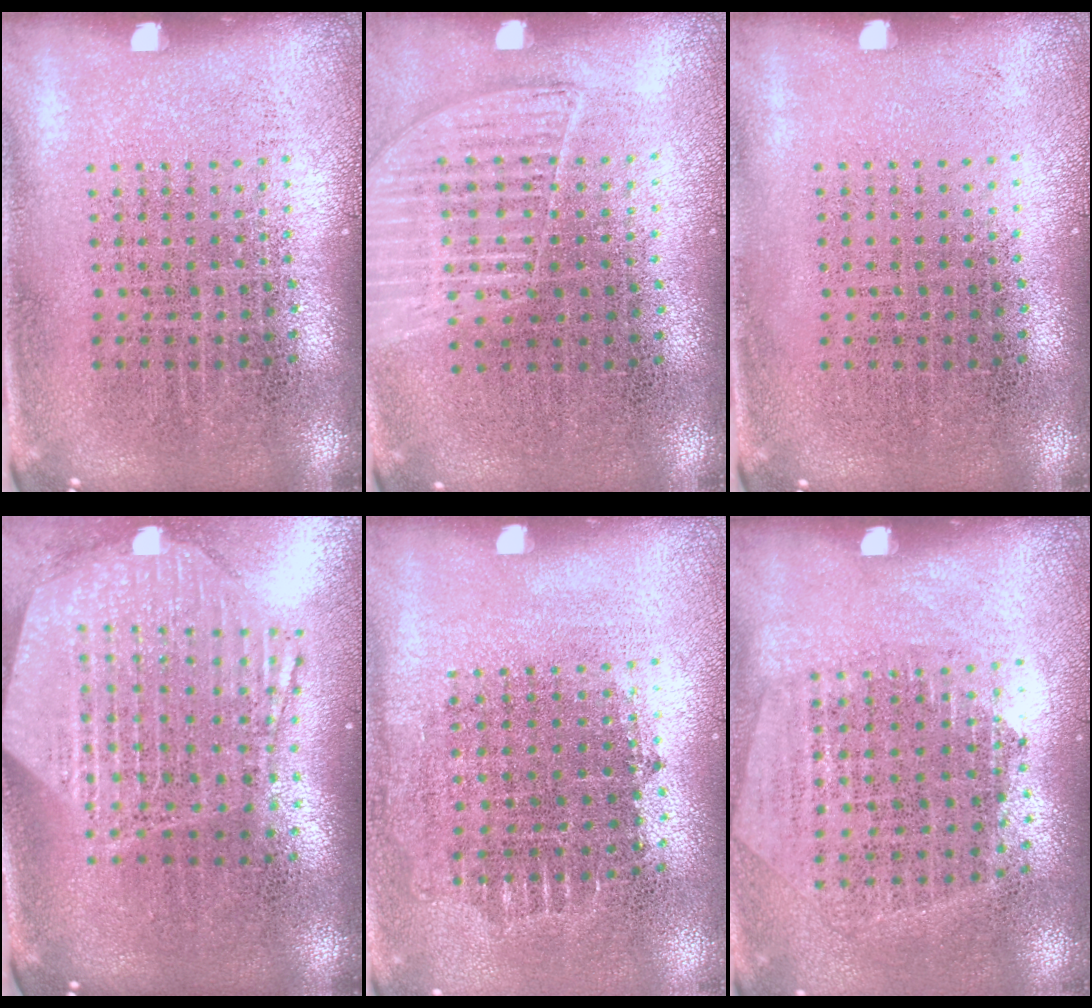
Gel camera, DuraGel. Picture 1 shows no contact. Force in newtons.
{"total": 1.3, "press": 1.2, "slide": 0.4}
{"total": 0.0}
{"total": 3.0, "press": 2.4, "slide": 1.8}
{"total": 0.7, "press": 0.7, "slide": 0.3}
{"total": 1.3, "press": 1.2, "slide": 0.6}